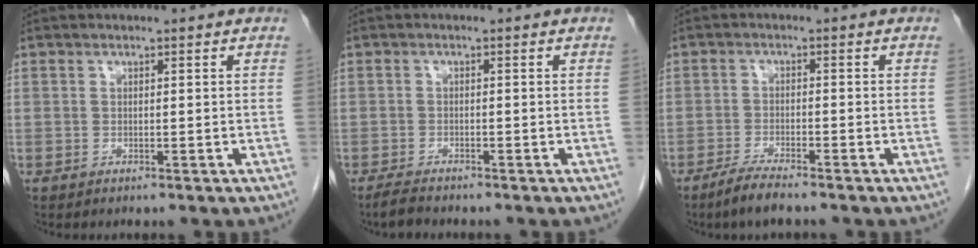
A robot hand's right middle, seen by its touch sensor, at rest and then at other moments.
{"total": 2.2, "force": [-2.0, 0.2, 0.9], "torque": [-0.027, -0.009, -0.036]}
{"total": 4.1, "force": [-3.3, 0.1, 2.4], "torque": [-0.056, -0.011, -0.064]}